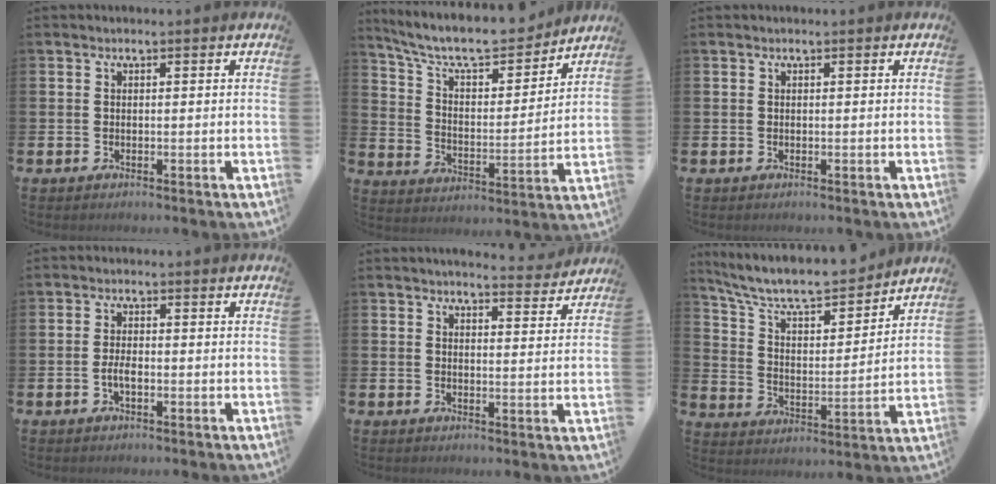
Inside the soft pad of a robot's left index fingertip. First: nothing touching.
{"total": 9.5, "force": [8.5, 2.5, 3.3], "torque": [-0.093, -0.063, 0.144]}
{"total": 0.0}
{"total": 2.1, "force": [-0.7, 0.9, 1.8], "torque": [-0.033, 0.002, -0.013]}
{"total": 4.0, "force": [4.0, 0.3, 0.4], "torque": [-0.008, -0.024, 0.070]}
{"total": 8.4, "force": [7.7, 2.0, 2.7], "torque": [-0.094, -0.053, 0.131]}